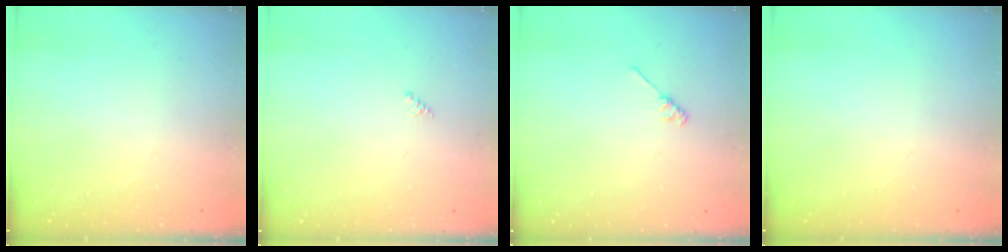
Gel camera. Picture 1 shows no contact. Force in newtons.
{"total": 2.0, "press": 2.0, "slide": 0.2}
{"total": 2.7, "press": 2.7, "slide": 0.4}
{"total": 0.0}